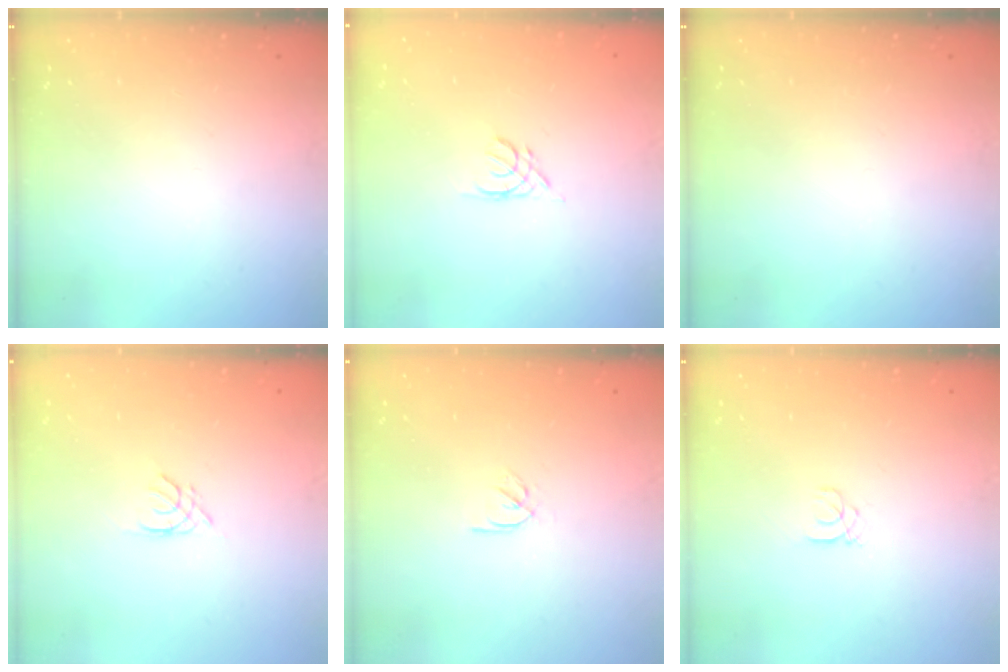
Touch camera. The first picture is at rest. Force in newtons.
{"total": 2.5, "press": 2.5, "slide": 0.6}
{"total": 0.0}
{"total": 1.3, "press": 1.3, "slide": 0.3}
{"total": 2.5, "press": 2.4, "slide": 0.7}
{"total": 1.0, "press": 1.0, "slide": 0.1}